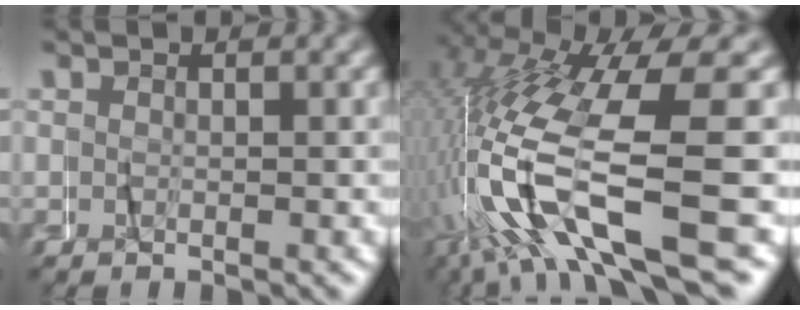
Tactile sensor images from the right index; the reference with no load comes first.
{"total": 12.0, "force": [-3.3, 5.3, 10.2], "torque": [-0.220, -0.016, -0.042]}